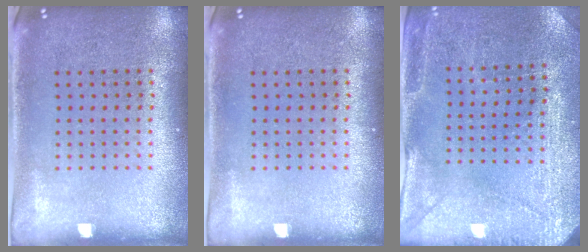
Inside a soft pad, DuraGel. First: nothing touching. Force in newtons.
{"total": 0.0}
{"total": 2.9, "press": 2.8, "slide": 0.6}